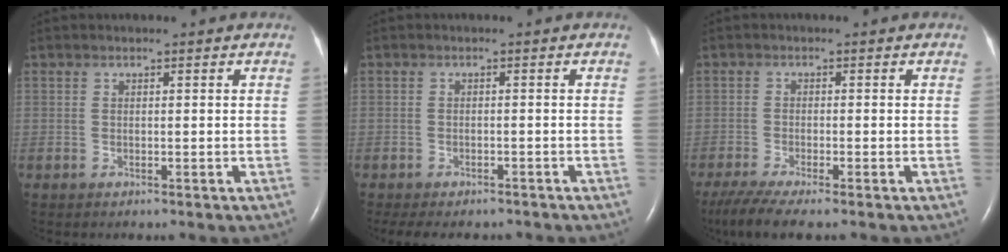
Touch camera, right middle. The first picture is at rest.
{"total": 9.3, "force": [-8.0, 3.3, 3.5], "torque": [-0.060, -0.007, -0.098]}
{"total": 6.2, "force": [-4.9, 0.3, 3.9], "torque": [-0.074, -0.020, -0.086]}